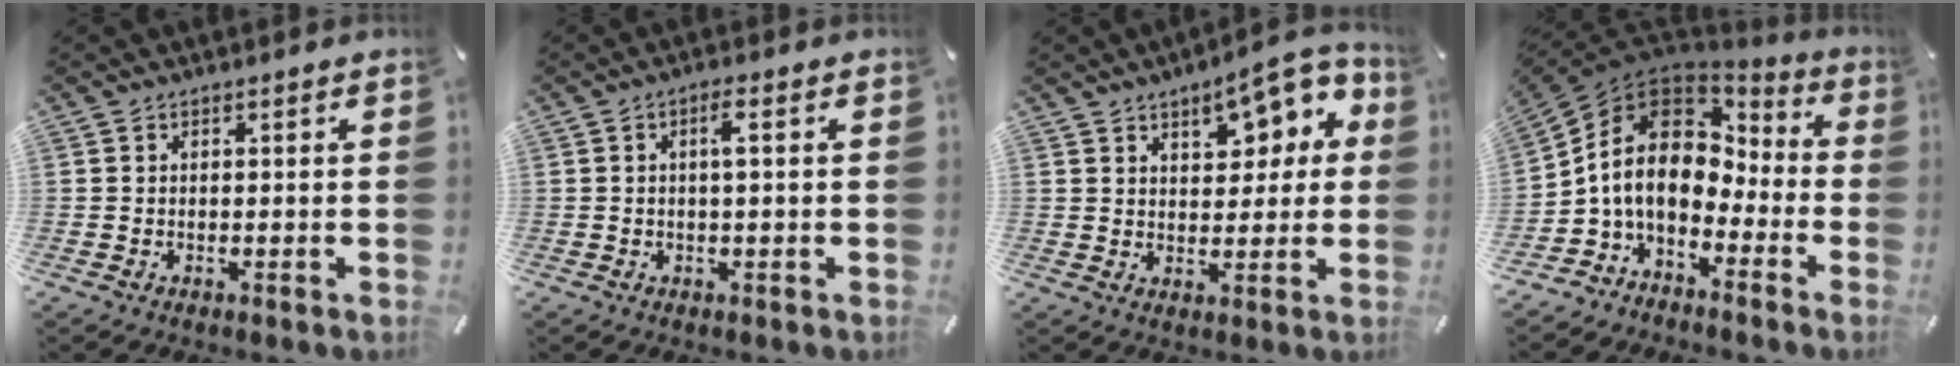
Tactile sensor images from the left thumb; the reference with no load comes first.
{"total": 3.3, "force": [0.4, 0.7, 3.2], "torque": [-0.054, 0.004, 0.001]}
{"total": 11.2, "force": [5.7, 6.1, 7.6], "torque": [-0.079, -0.032, 0.092]}
{"total": 11.7, "force": [-0.8, 9.1, 7.2], "torque": [-0.165, 0.002, -0.022]}